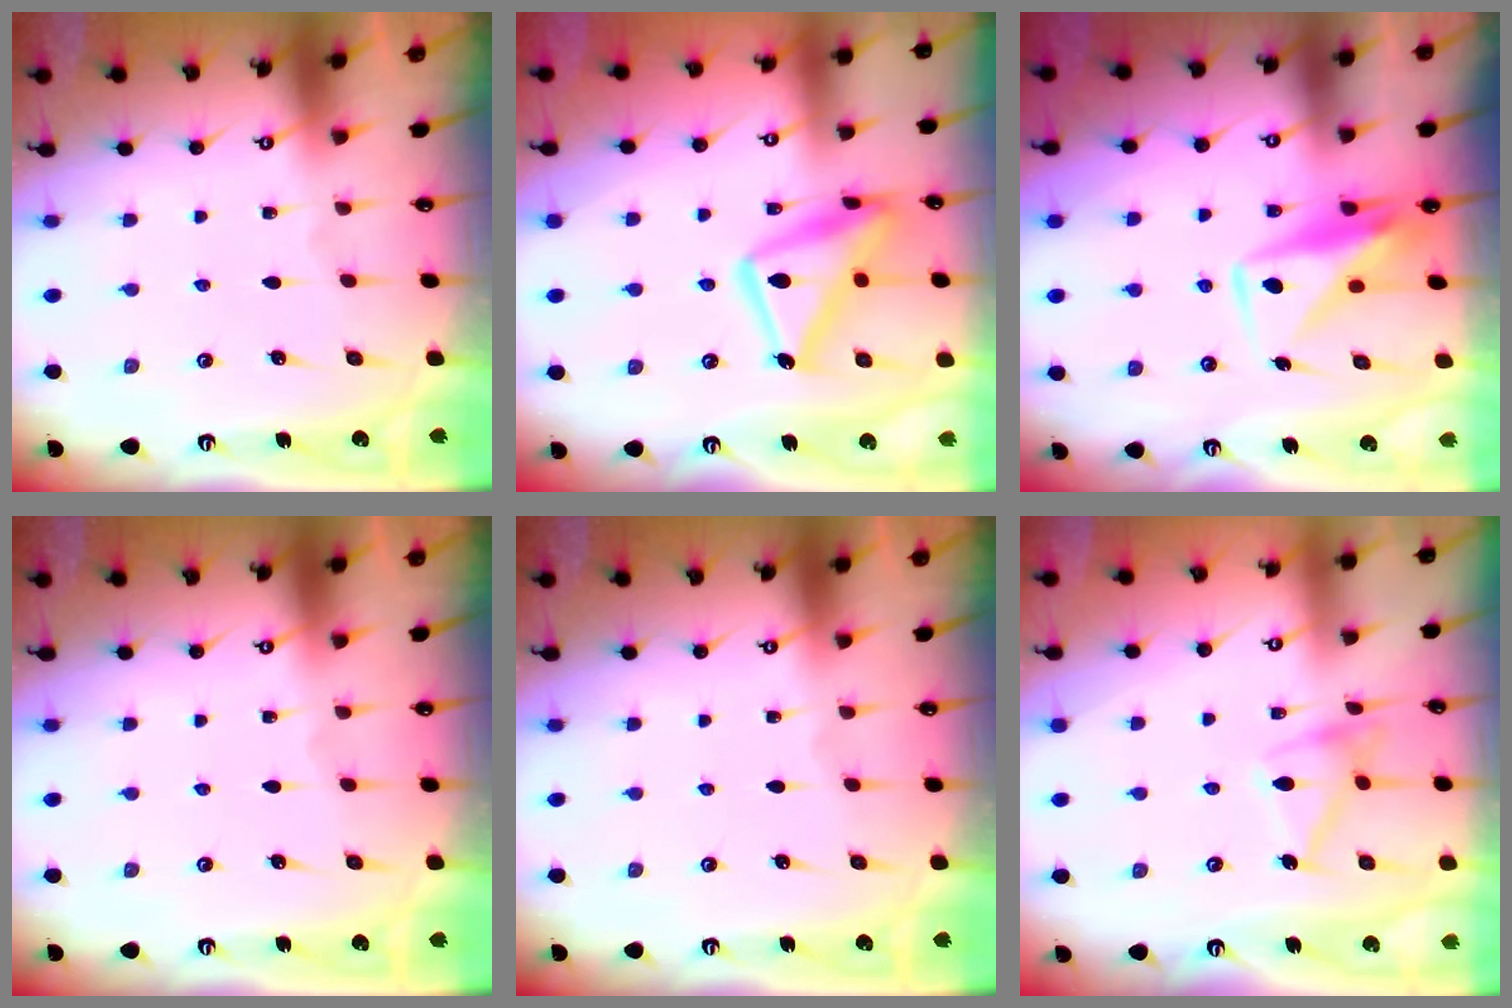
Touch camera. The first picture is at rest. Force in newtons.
{"total": 16.9, "press": 16.8, "slide": 1.2}
{"total": 9.3, "press": 9.3, "slide": 0.6}
{"total": 0.0}
{"total": 0.0}
{"total": 13.9, "press": 13.9, "slide": 0.5}